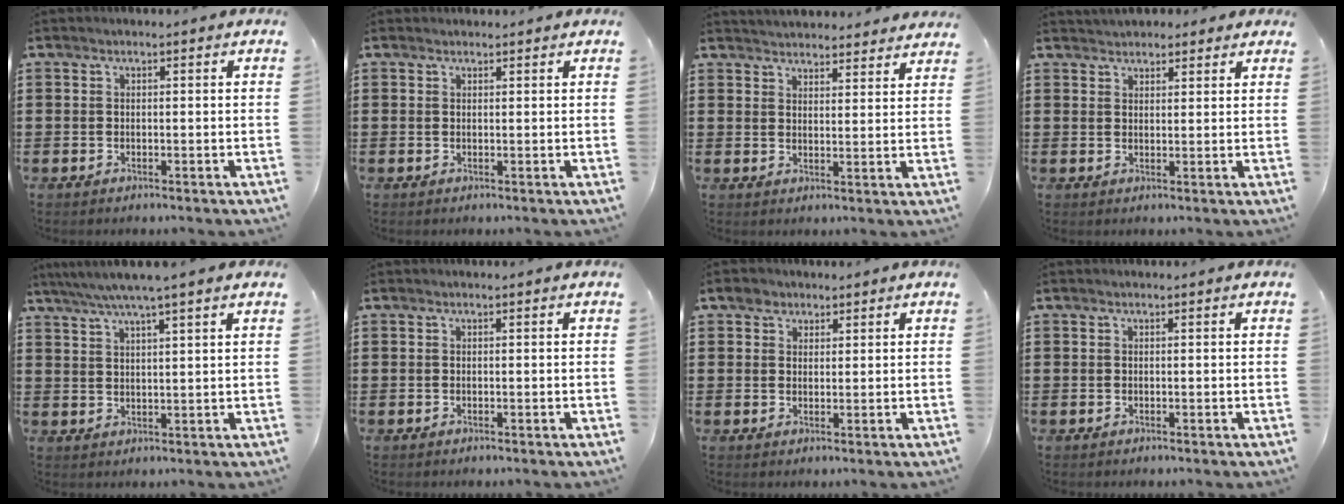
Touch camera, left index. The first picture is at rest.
{"total": 0.7, "force": [0.5, 0.5, -0.1], "torque": [-0.001, 0.003, 0.010]}
{"total": 3.3, "force": [3.3, 0.1, -0.3], "torque": [-0.004, -0.014, 0.061]}
{"total": 2.4, "force": [2.2, 1.0, -0.2], "torque": [-0.004, 0.003, 0.041]}
{"total": 4.2, "force": [3.3, -0.4, 2.7], "torque": [-0.060, -0.009, 0.056]}
{"total": 0.0}
{"total": 2.6, "force": [1.8, 1.9, 0.3], "torque": [-0.008, 0.008, 0.031]}
{"total": 0.0}